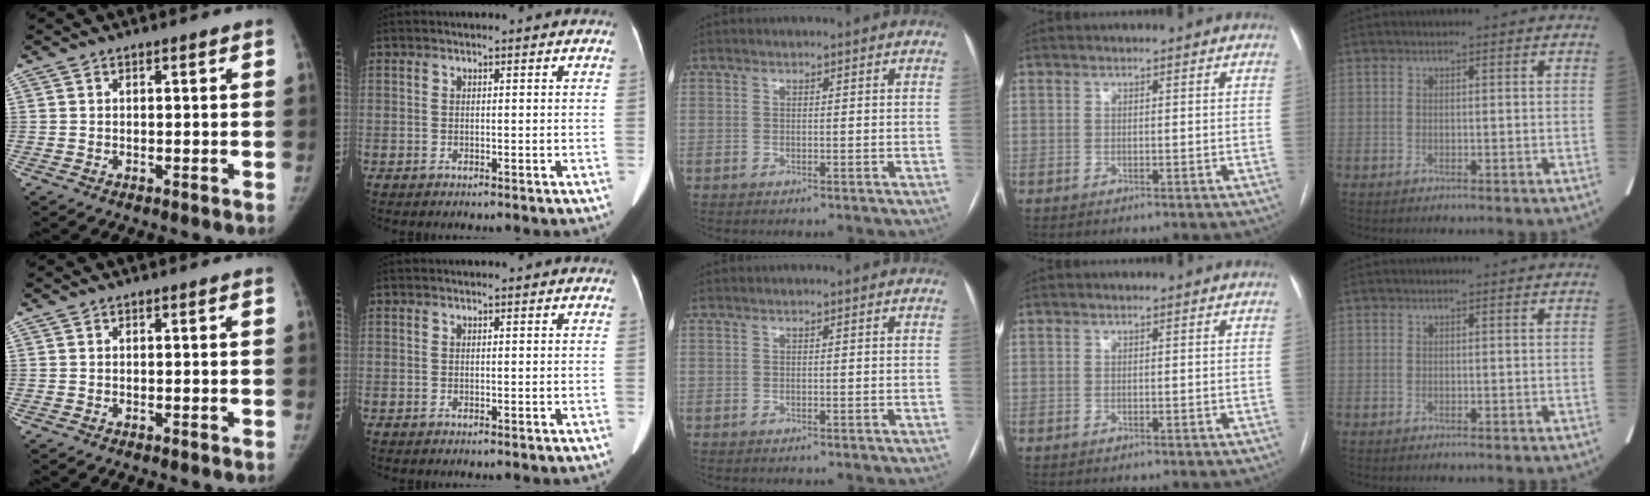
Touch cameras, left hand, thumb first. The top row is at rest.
{}